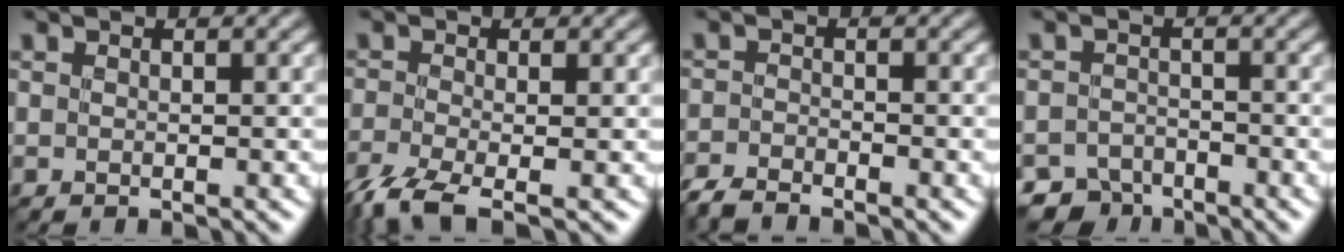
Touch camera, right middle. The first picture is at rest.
{"total": 5.0, "force": [-3.4, 1.3, 3.5], "torque": [-0.077, -0.016, -0.076]}
{"total": 2.6, "force": [-2.4, 0.5, 0.8], "torque": [-0.017, -0.007, -0.055]}
{"total": 3.3, "force": [-2.9, 1.6, 0.4], "torque": [0.007, -0.002, -0.057]}